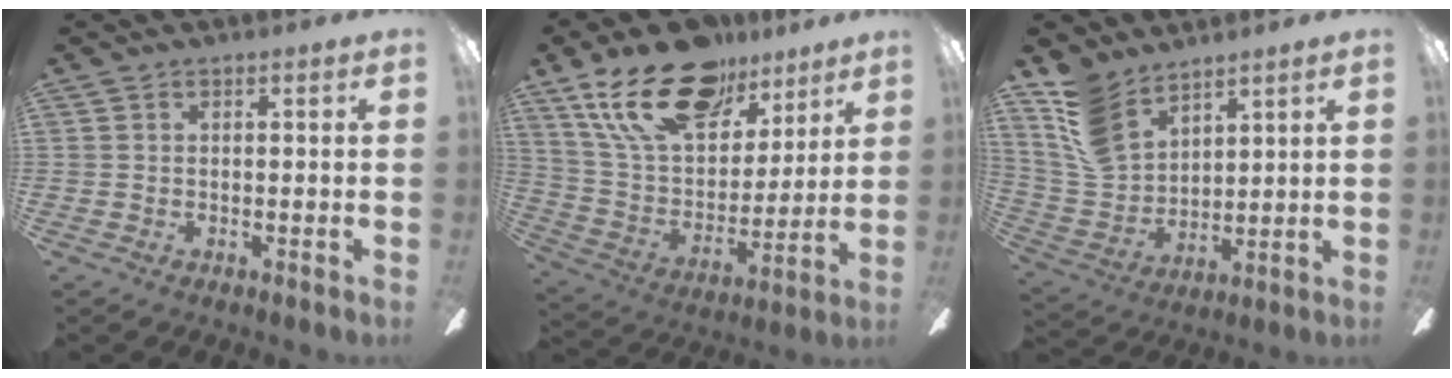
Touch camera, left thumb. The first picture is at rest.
{"total": 22.4, "force": [14.5, 12.2, 11.9], "torque": [-0.214, -0.070, 0.265]}
{"total": 13.0, "force": [9.7, 7.0, 5.2], "torque": [-0.144, -0.039, 0.196]}